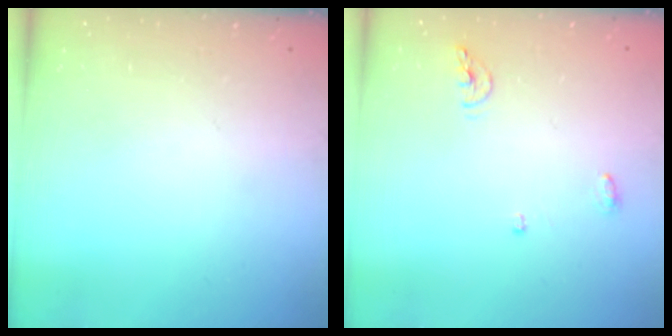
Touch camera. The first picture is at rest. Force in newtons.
{"total": 5.6, "press": 5.6, "slide": 0.2}